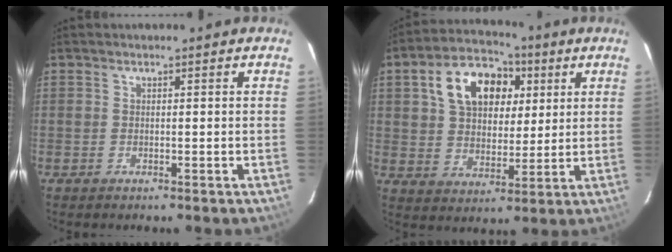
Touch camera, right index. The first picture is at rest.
{"total": 14.9, "force": [5.4, 10.0, 9.6], "torque": [-0.187, 0.043, 0.096]}